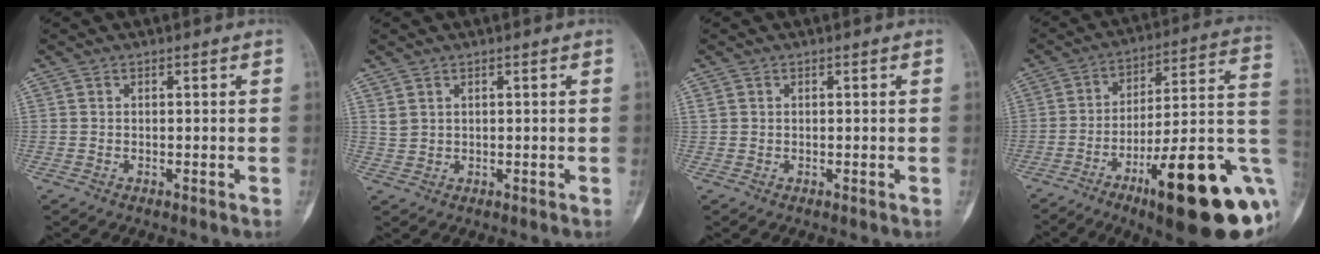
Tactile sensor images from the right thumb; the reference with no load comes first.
{"total": 1.6, "force": [1.0, 1.1, 0.6], "torque": [-0.008, -0.003, 0.024]}
{"total": 0.8, "force": [0.2, 0.7, 0.2], "torque": [0.002, 0.003, 0.005]}
{"total": 27.6, "force": [-9.8, 6.8, 24.8], "torque": [-0.284, 0.043, -0.138]}